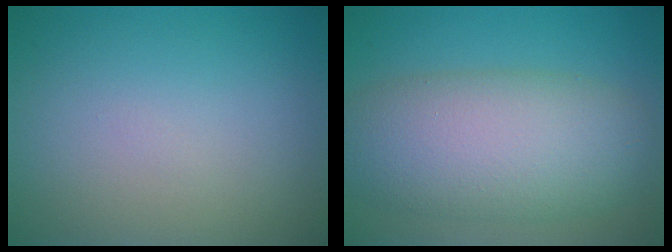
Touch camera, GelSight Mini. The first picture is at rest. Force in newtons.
{"total": 9.0, "press": 9.0, "slide": 0.3}